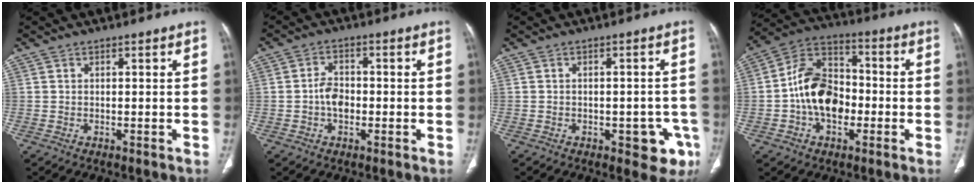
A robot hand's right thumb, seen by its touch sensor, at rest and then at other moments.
{"total": 4.4, "force": [-0.8, 3.0, 3.1], "torque": [-0.046, 0.013, -0.020]}
{"total": 7.0, "force": [-3.1, 3.7, 5.1], "torque": [-0.034, 0.014, -0.030]}
{"total": 14.0, "force": [-2.2, 9.8, 9.8], "torque": [-0.147, 0.041, -0.047]}